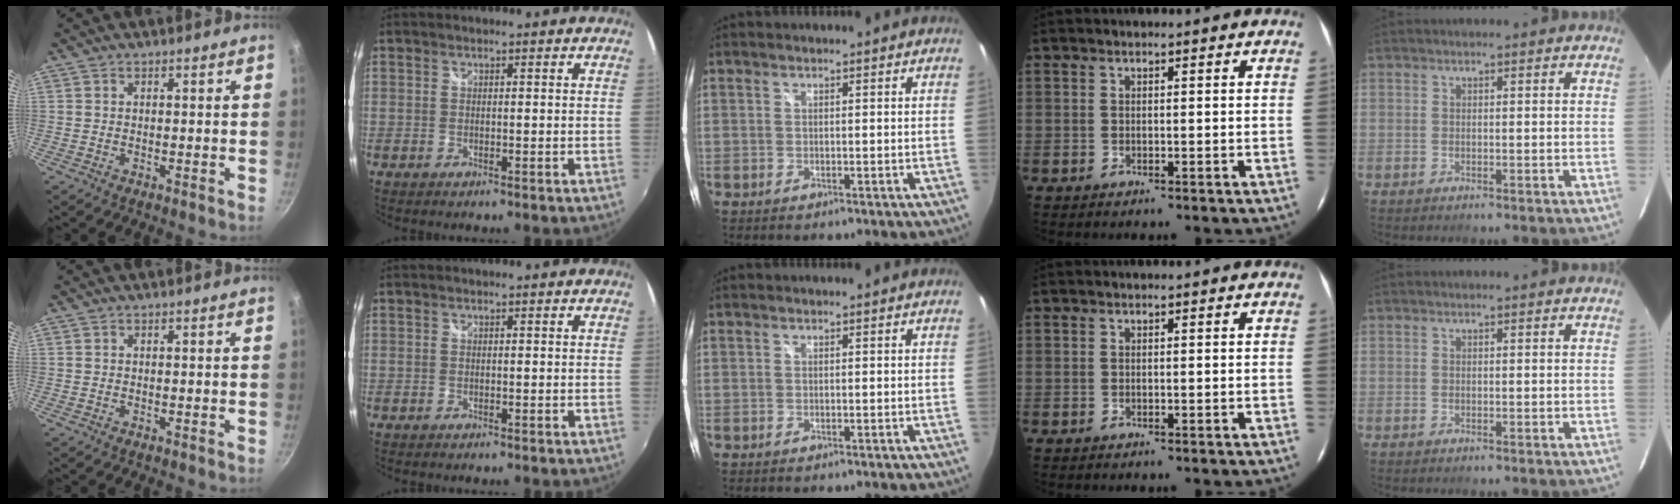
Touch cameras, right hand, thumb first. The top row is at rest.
{}